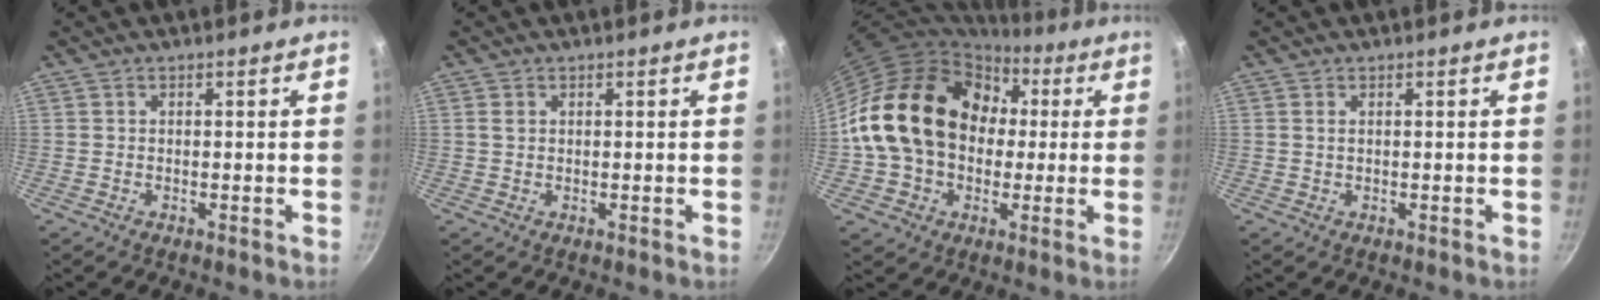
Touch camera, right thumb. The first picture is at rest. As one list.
[{"total": 1.3, "force": [0.4, 1.0, 0.7], "torque": [-0.012, 0.002, 0.007]}, {"total": 22.0, "force": [2.1, 16.9, 13.9], "torque": [-0.217, 0.046, 0.035]}, {"total": 0.8, "force": [0.2, 0.4, 0.6], "torque": [-0.011, 0.000, 0.004]}]